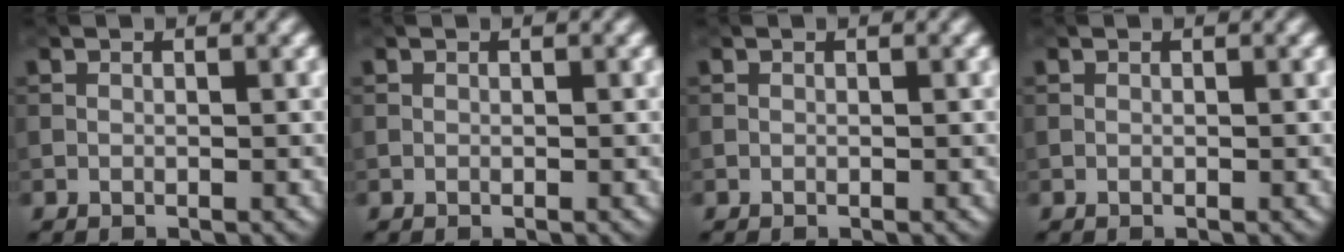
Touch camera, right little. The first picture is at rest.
{"total": 0.0}
{"total": 0.0}
{"total": 0.0}